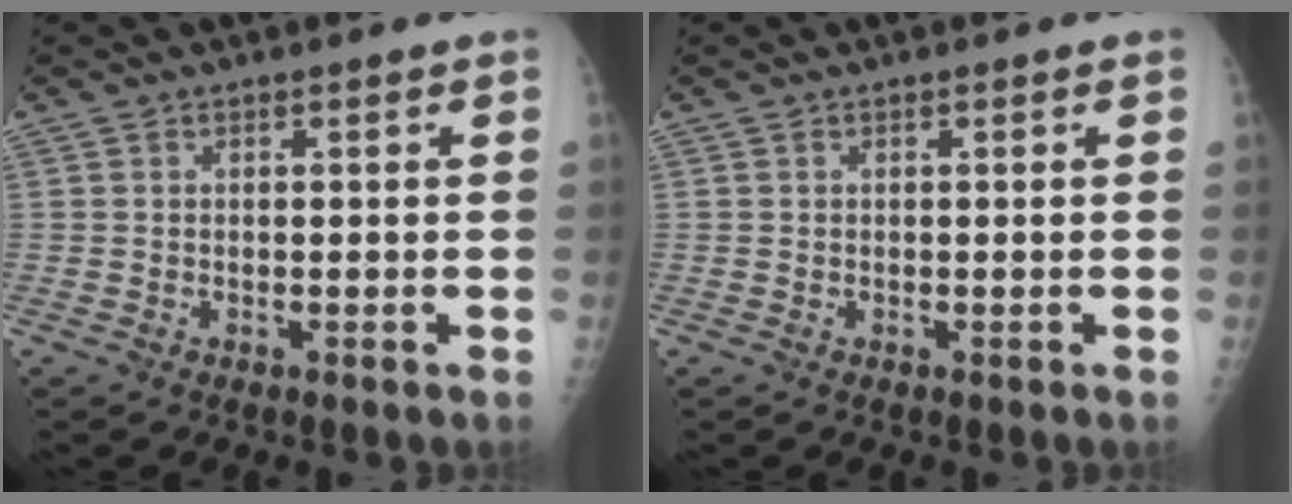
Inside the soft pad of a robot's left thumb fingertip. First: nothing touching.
{"total": 0.0}